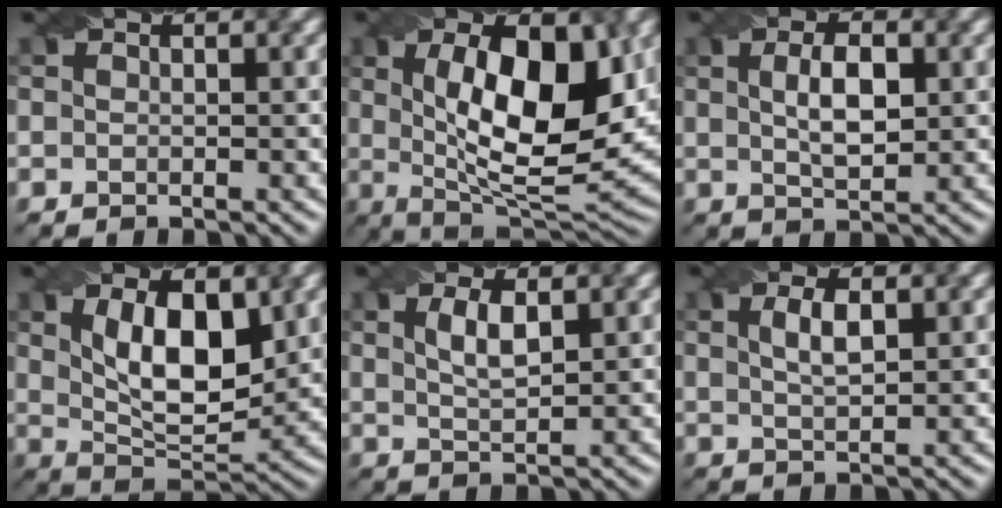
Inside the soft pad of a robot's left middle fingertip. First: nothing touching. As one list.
[{"total": 12.3, "force": [1.9, 5.0, 11.1], "torque": [-0.165, 0.001, 0.032]}, {"total": 3.8, "force": [0.5, 1.6, 3.4], "torque": [-0.069, 0.003, 0.013]}, {"total": 7.8, "force": [2.1, 3.6, 6.7], "torque": [-0.118, 0.000, 0.038]}, {"total": 2.5, "force": [0.8, 0.8, 2.2], "torque": [-0.046, 0.002, 0.020]}, {"total": 2.3, "force": [0.6, 0.8, 2.0], "torque": [-0.040, 0.005, 0.015]}]